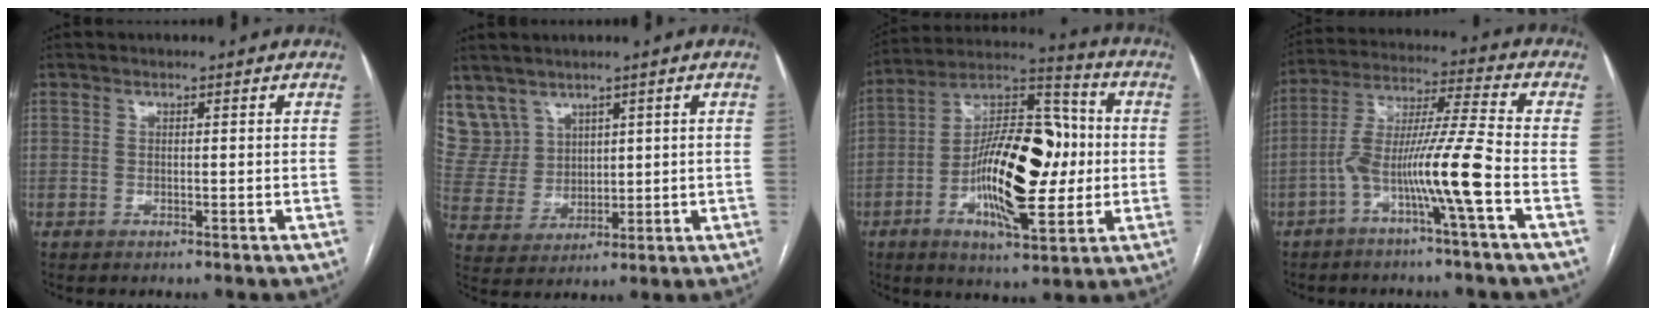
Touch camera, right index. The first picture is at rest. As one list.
[{"total": 8.1, "force": [5.4, 6.0, 0.5], "torque": [-0.026, 0.024, 0.131]}, {"total": 19.3, "force": [-2.3, 6.8, 17.9], "torque": [-0.314, 0.020, -0.040]}, {"total": 11.0, "force": [-4.4, -1.3, 10.0], "torque": [-0.194, 0.016, -0.082]}]